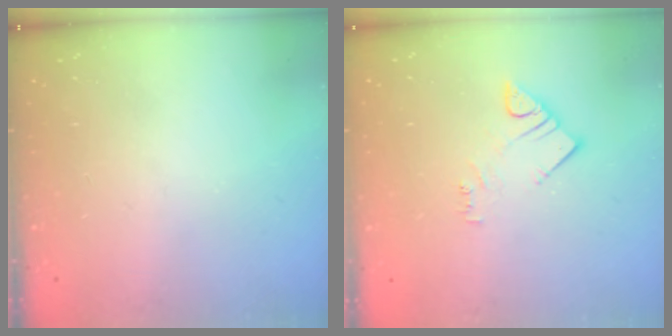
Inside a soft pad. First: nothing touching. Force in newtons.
{"total": 3.7, "press": 3.7, "slide": 0.3}